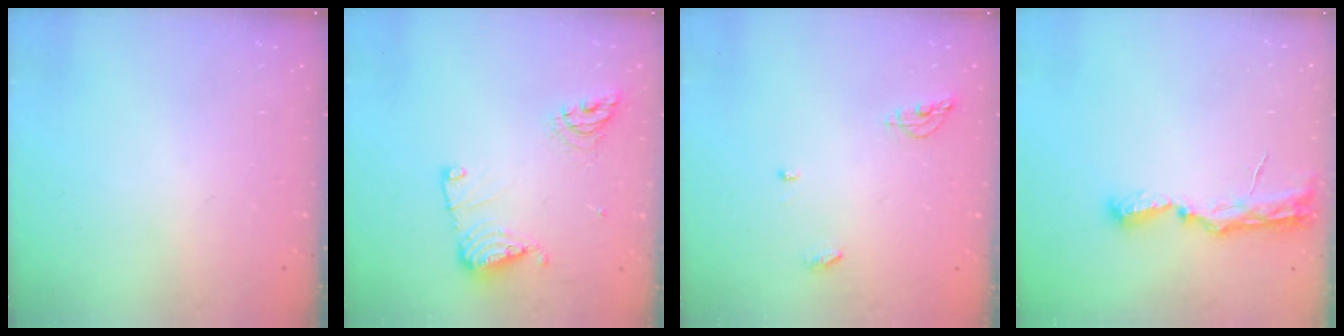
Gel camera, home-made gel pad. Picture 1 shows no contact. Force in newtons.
{"total": 11.8, "press": 11.7, "slide": 1.4}
{"total": 6.0, "press": 6.0, "slide": 0.4}
{"total": 8.0, "press": 8.0, "slide": 0.7}